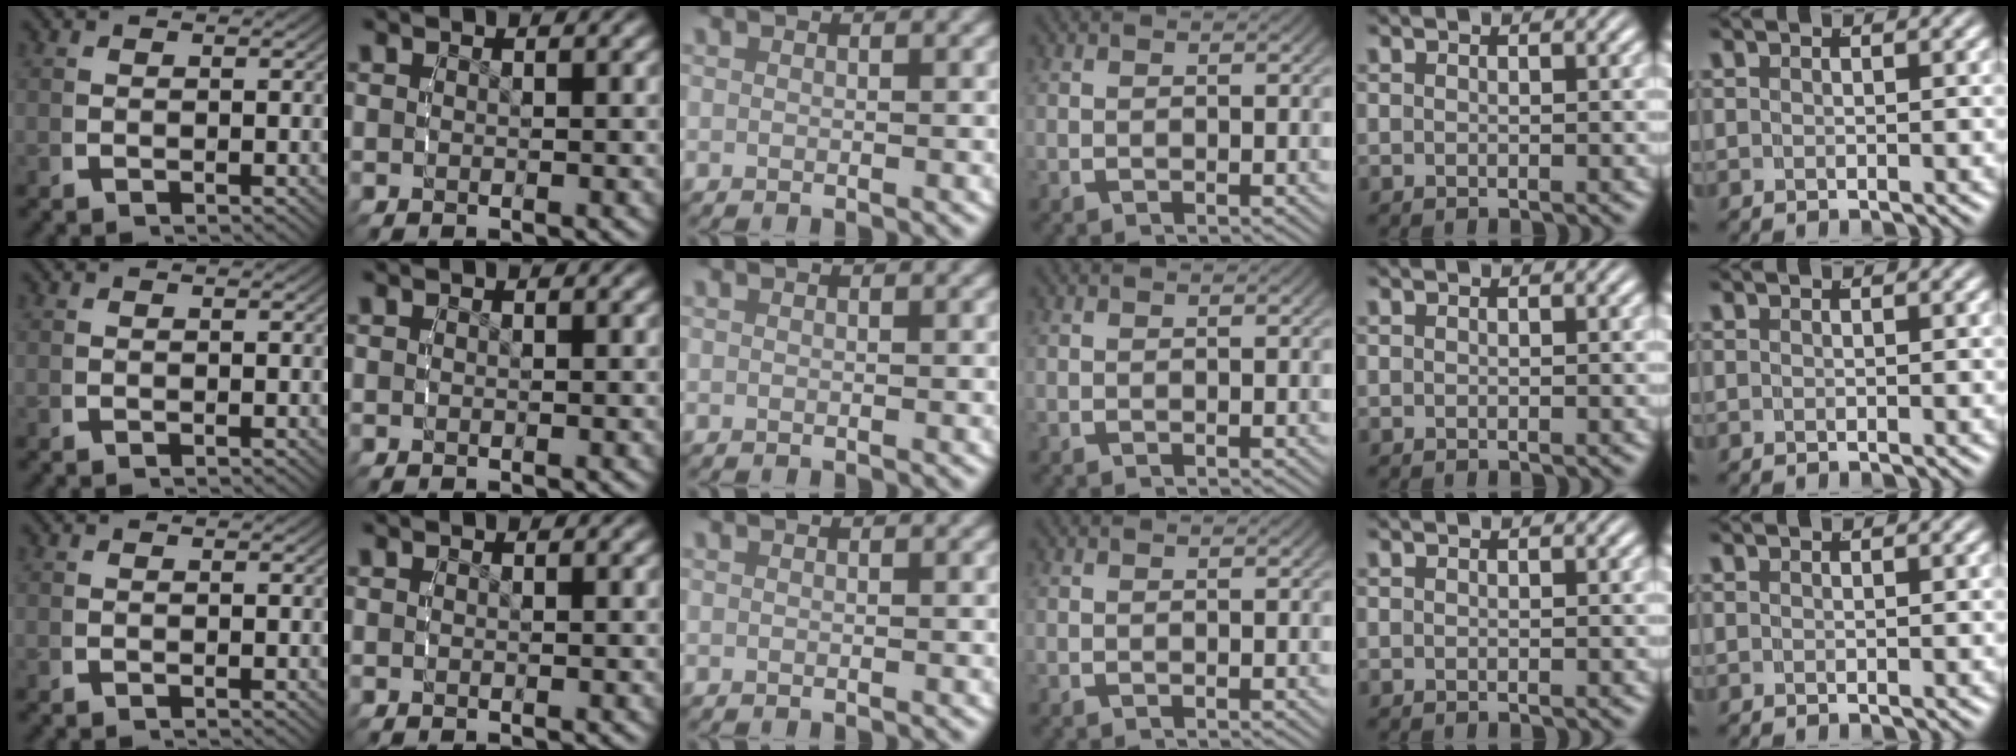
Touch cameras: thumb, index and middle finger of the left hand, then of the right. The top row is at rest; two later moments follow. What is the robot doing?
{"motion": "reach", "object": "pencil case"}